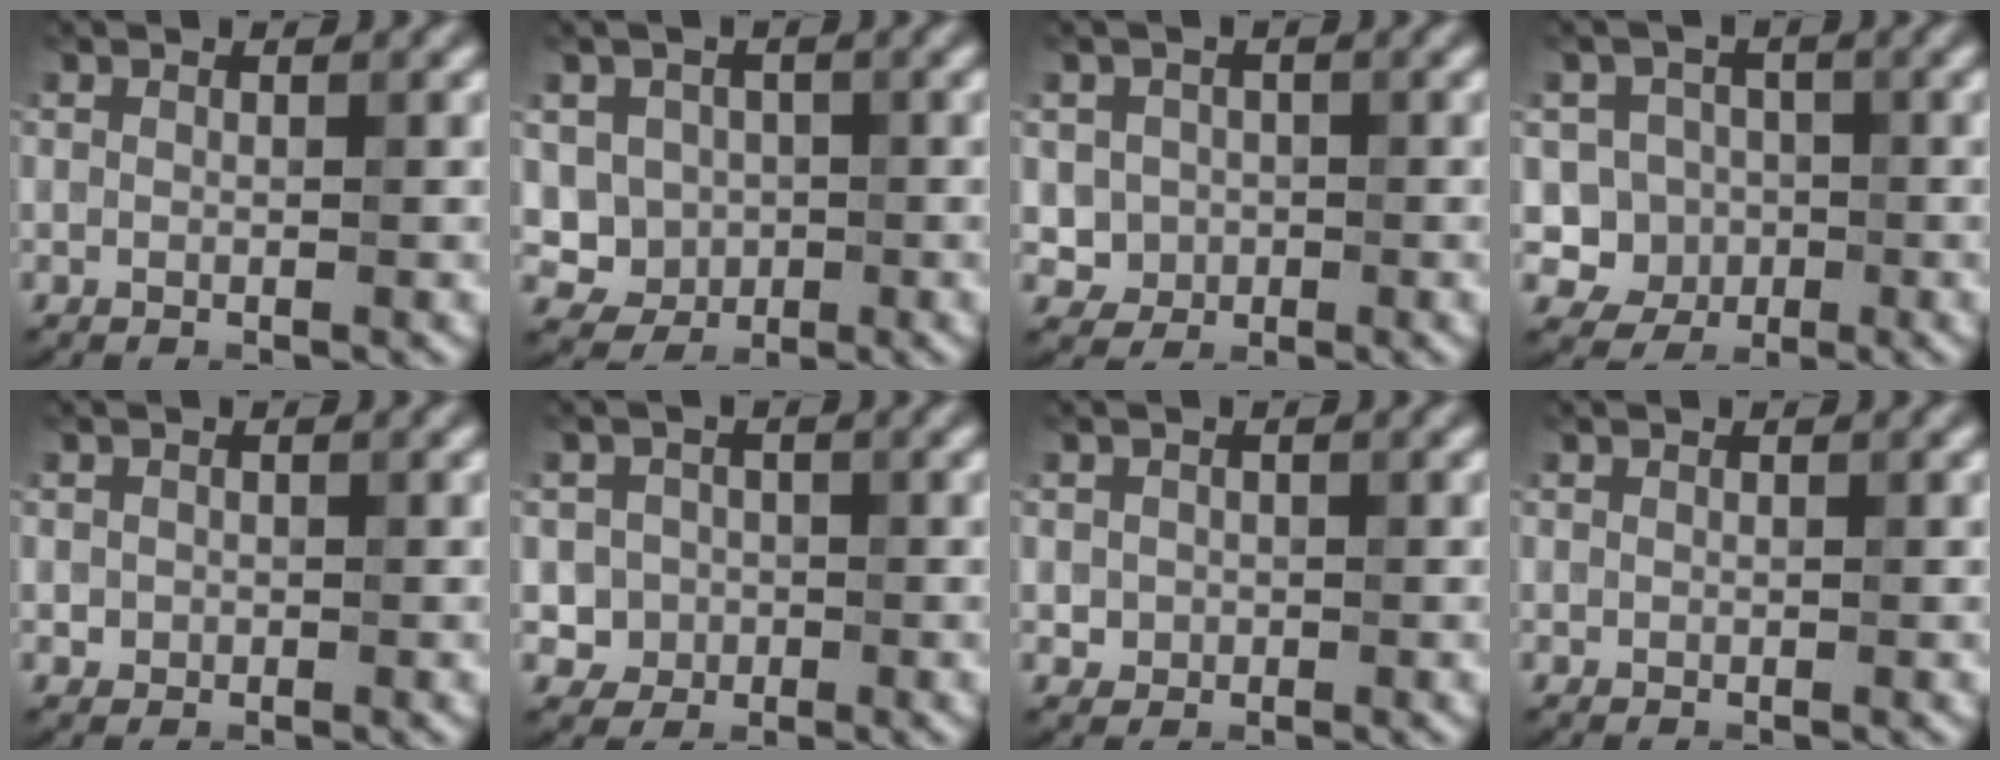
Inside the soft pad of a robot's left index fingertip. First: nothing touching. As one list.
[{"total": 3.5, "force": [0.1, 3.3, 1.1], "torque": [-0.010, -0.006, -0.007]}, {"total": 2.2, "force": [-0.1, 2.2, 0.4], "torque": [0.005, -0.004, 0.000]}, {"total": 3.9, "force": [-0.8, 3.7, 0.9], "torque": [0.005, 0.008, -0.027]}, {"total": 0.8, "force": [0.0, 0.8, 0.1], "torque": [0.006, -0.004, -0.001]}, {"total": 2.8, "force": [-0.6, 2.7, 0.3], "torque": [0.017, 0.002, -0.018]}, {"total": 1.2, "force": [0.0, 1.2, 0.1], "torque": [0.007, -0.004, -0.001]}, {"total": 0.0}]